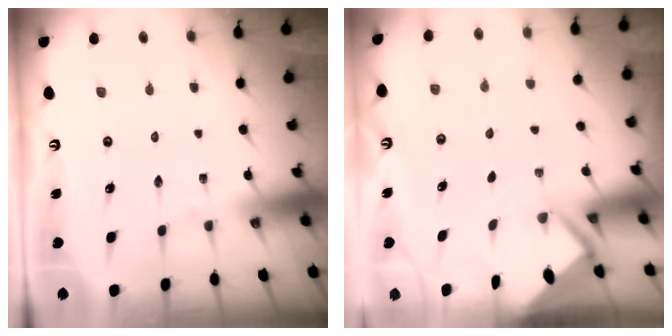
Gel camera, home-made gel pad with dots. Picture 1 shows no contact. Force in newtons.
{"total": 2.8, "press": 2.8, "slide": 0.3}